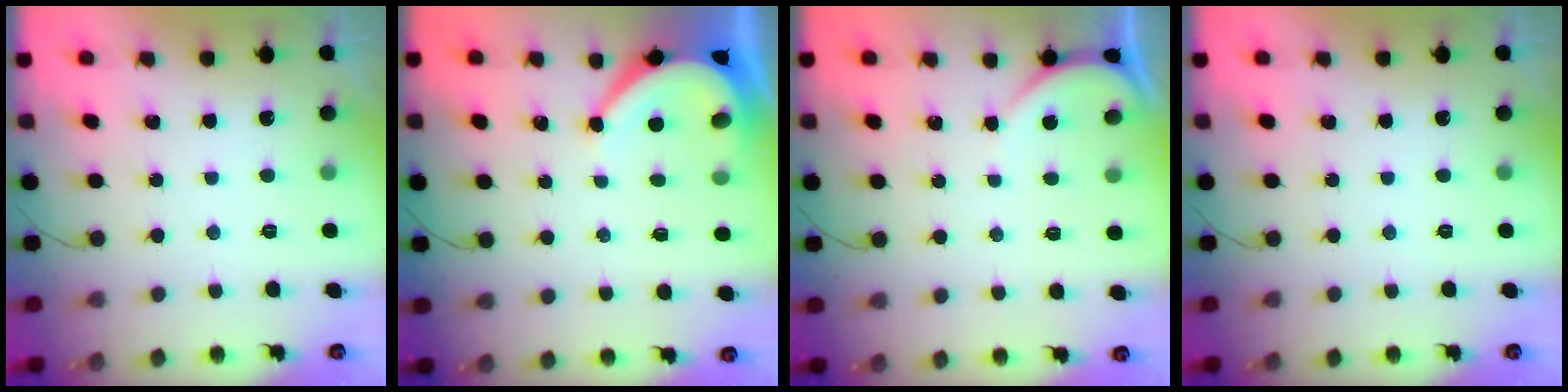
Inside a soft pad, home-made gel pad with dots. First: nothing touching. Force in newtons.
{"total": 6.2, "press": 6.2, "slide": 0.8}
{"total": 2.8, "press": 2.8, "slide": 0.3}
{"total": 0.0}